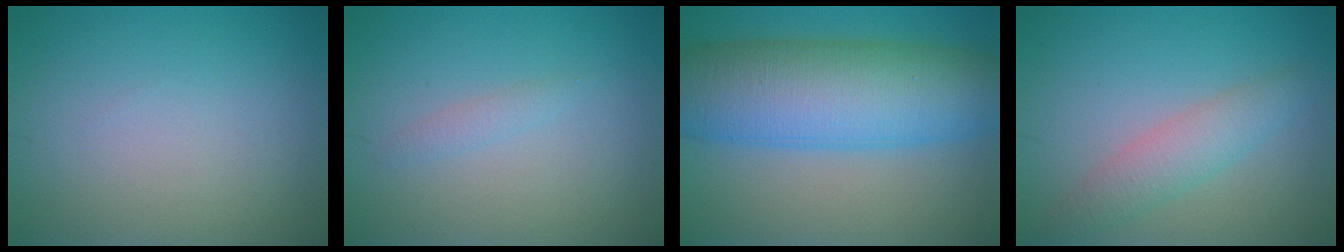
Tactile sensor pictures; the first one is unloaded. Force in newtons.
{"total": 0.9, "press": 0.9, "slide": 0.1}
{"total": 12.2, "press": 12.2, "slide": 0.1}
{"total": 3.0, "press": 3.0, "slide": 0.1}